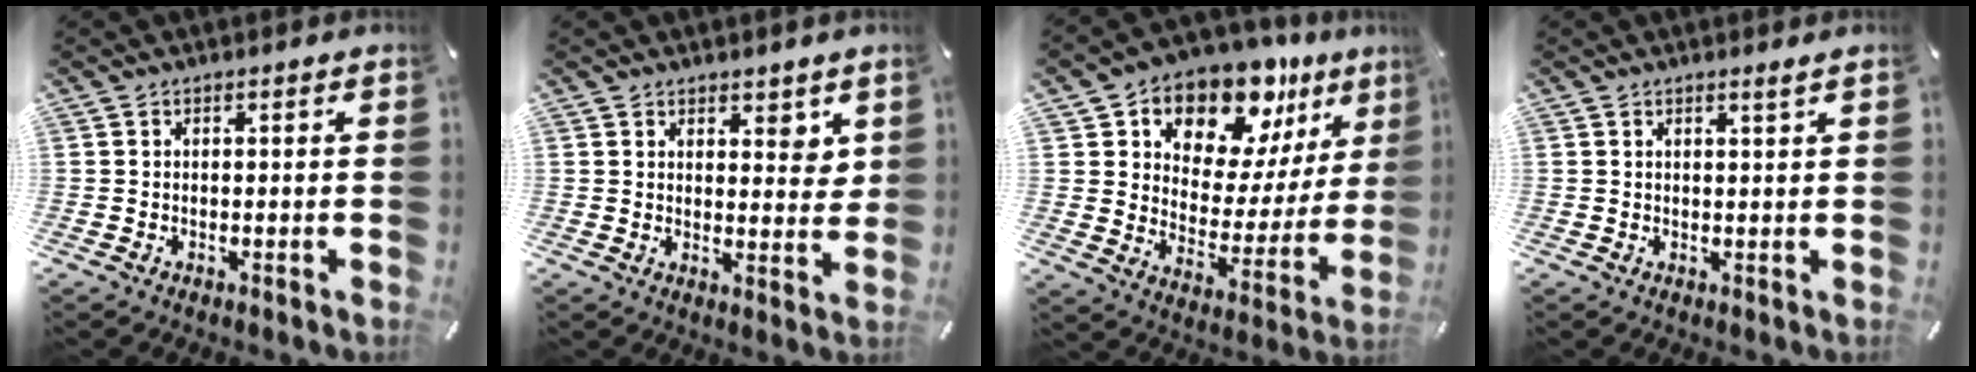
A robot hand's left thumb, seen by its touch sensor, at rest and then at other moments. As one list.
[{"total": 4.4, "force": [2.9, 2.7, 1.8], "torque": [-0.003, -0.021, 0.045]}, {"total": 14.6, "force": [11.5, 7.9, 4.5], "torque": [-0.079, -0.103, 0.204]}, {"total": 1.2, "force": [1.1, -0.1, 0.6], "torque": [-0.011, -0.003, 0.020]}]